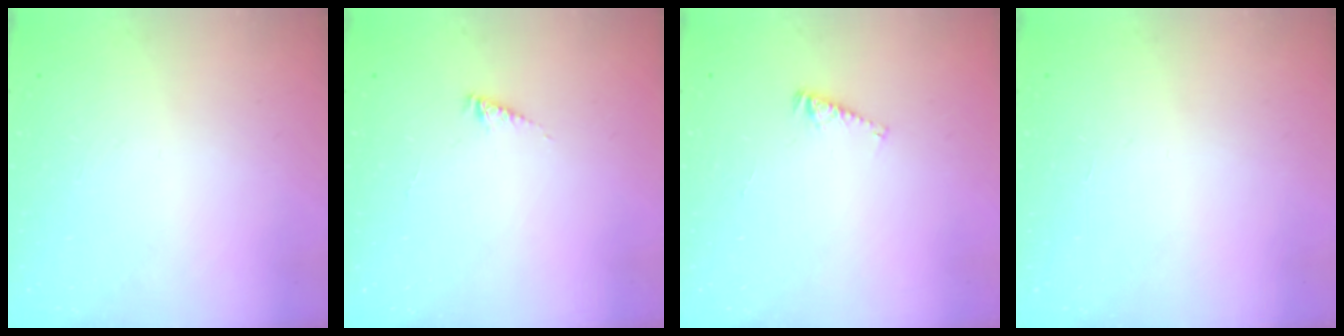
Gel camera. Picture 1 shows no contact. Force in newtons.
{"total": 1.7, "press": 1.6, "slide": 0.3}
{"total": 3.4, "press": 3.4, "slide": 0.4}
{"total": 0.0}